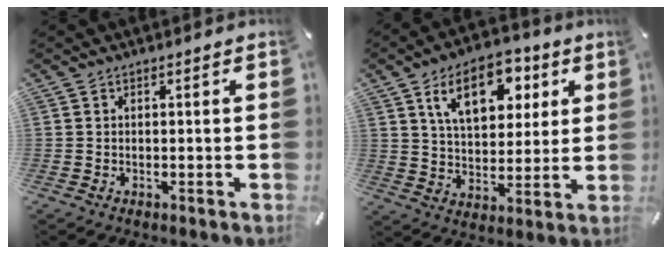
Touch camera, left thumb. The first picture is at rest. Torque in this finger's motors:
{"motor_torque": [0.60, 0.64, 1.42, -1.35, 0.23]}